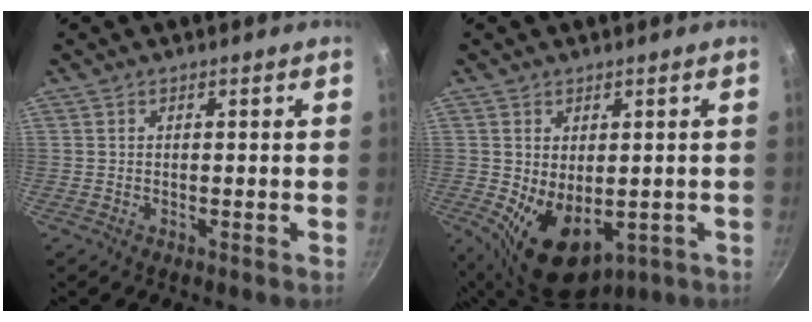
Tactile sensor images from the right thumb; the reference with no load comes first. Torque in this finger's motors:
{"motor_torque": [-0.41, 0.96, 0.55, 0.56, 0.13]}